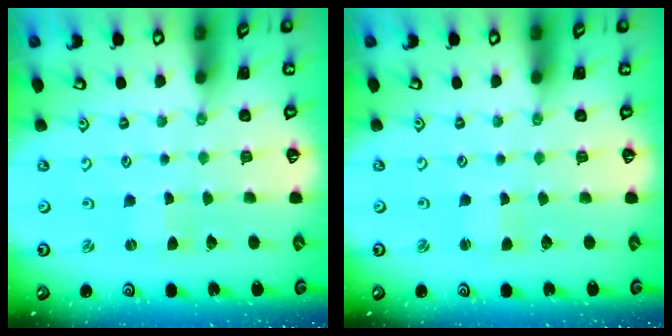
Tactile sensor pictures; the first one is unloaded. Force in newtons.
{"total": 1.3, "press": 1.2, "slide": 0.1}